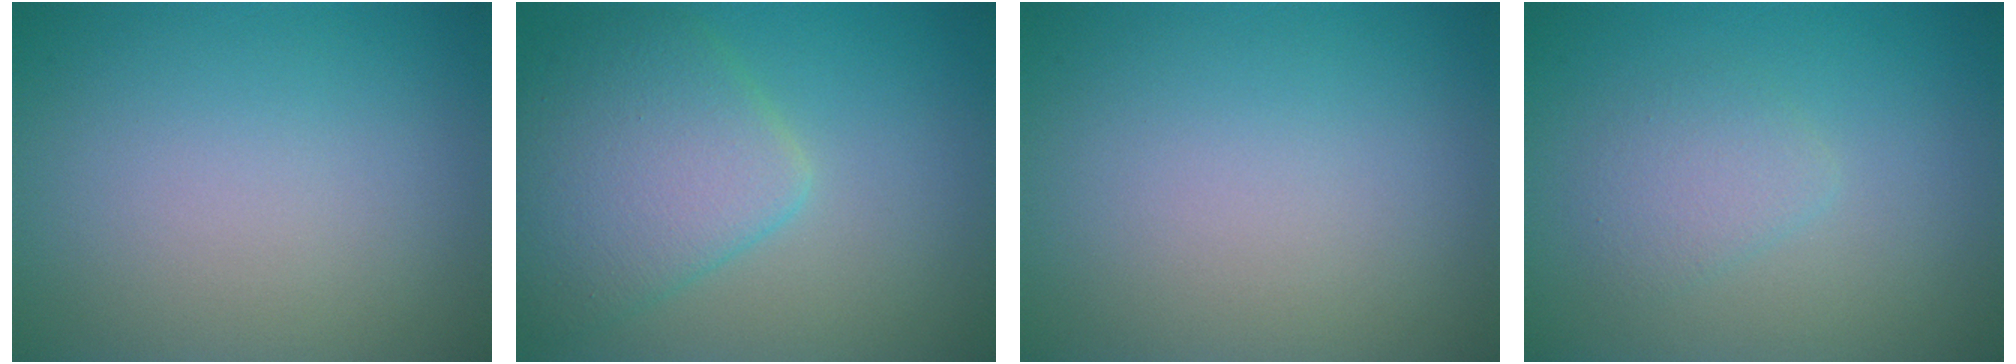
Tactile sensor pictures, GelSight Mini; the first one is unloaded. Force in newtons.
{"total": 5.7, "press": 5.7, "slide": 0.2}
{"total": 0.0}
{"total": 1.9, "press": 1.9, "slide": 0.1}